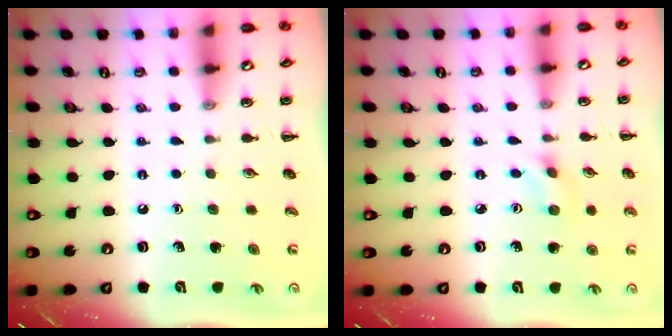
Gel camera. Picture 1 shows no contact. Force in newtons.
{"total": 2.3, "press": 2.1, "slide": 0.9}